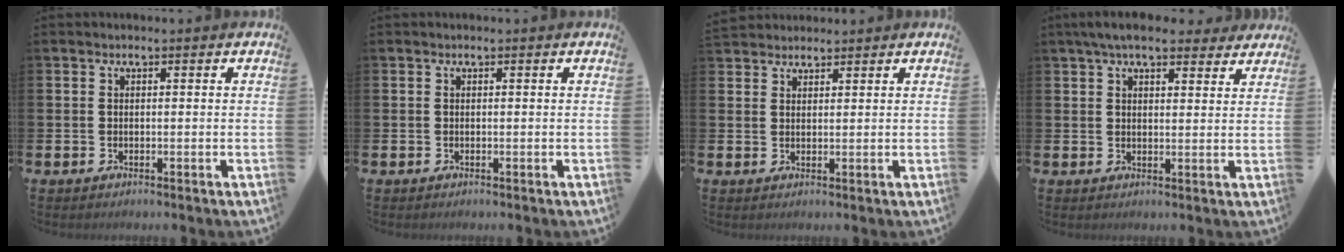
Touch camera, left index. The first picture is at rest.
{"total": 0.0}
{"total": 3.6, "force": [3.4, 0.9, -0.4], "torque": [-0.010, -0.010, 0.065]}
{"total": 6.1, "force": [5.3, 1.7, 2.5], "torque": [-0.048, -0.015, 0.094]}